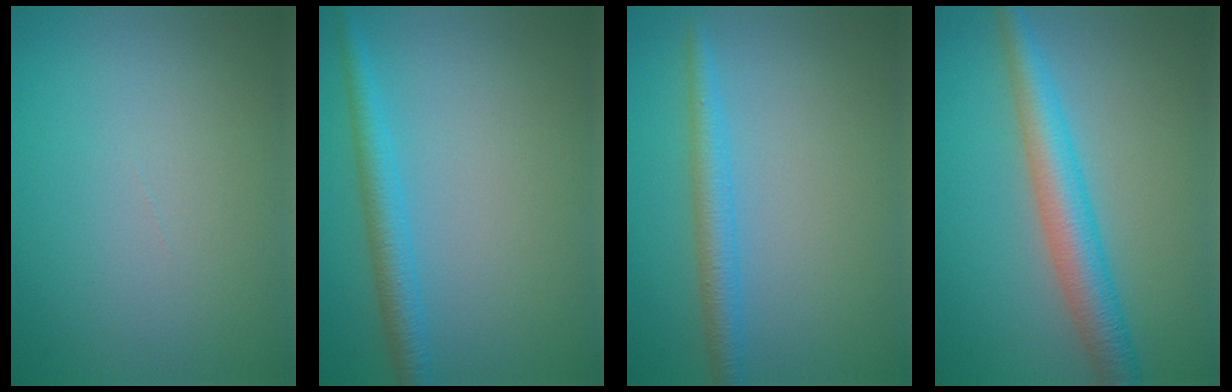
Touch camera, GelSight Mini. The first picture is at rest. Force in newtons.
{"total": 2.9, "press": 2.9, "slide": 0.1}
{"total": 2.7, "press": 2.7, "slide": 0.1}
{"total": 4.8, "press": 4.8, "slide": 0.0}